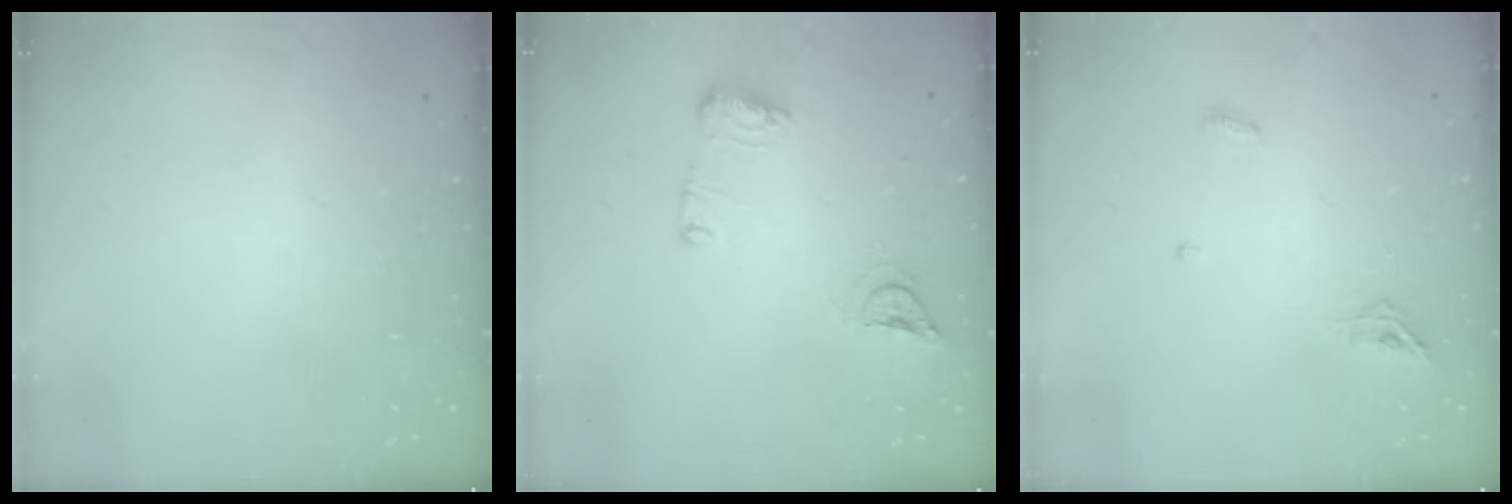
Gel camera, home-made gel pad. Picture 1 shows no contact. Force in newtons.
{"total": 9.7, "press": 9.7, "slide": 0.3}
{"total": 4.9, "press": 4.8, "slide": 1.0}